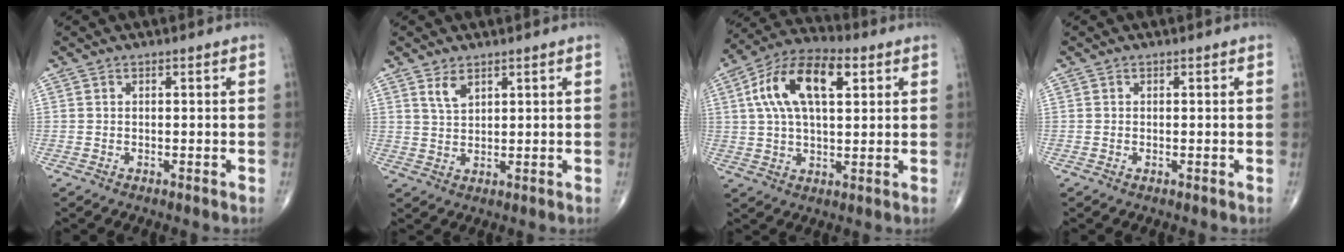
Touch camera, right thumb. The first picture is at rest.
{"total": 3.4, "force": [2.1, 1.6, 2.0], "torque": [-0.033, -0.013, 0.047]}
{"total": 15.3, "force": [4.6, 7.6, 12.5], "torque": [-0.227, 0.021, 0.077]}
{"total": 0.0}